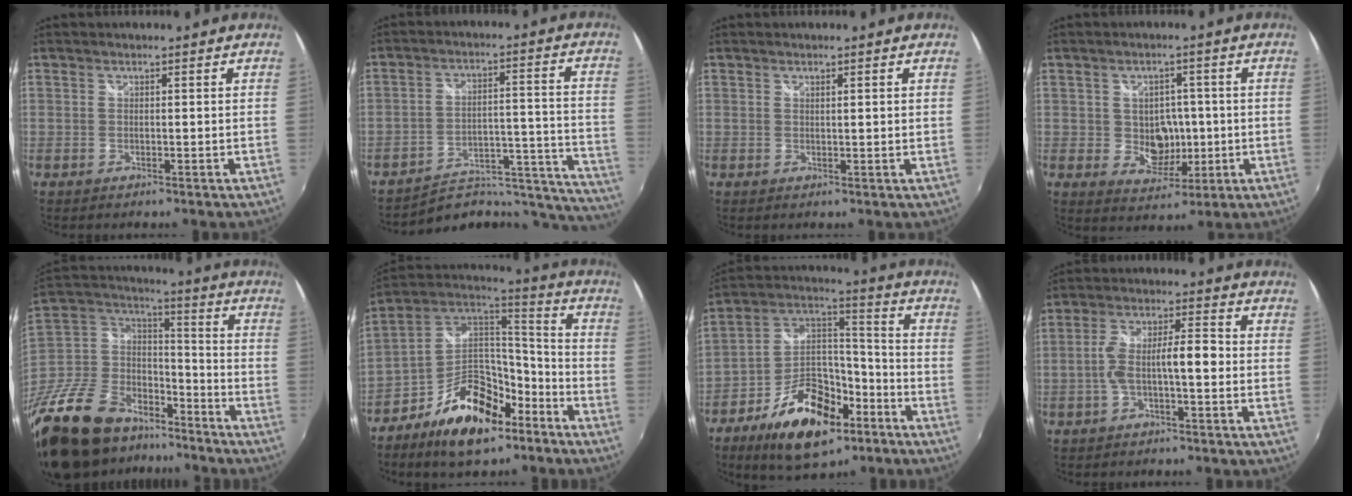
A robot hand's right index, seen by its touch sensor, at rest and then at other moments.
{"total": 21.8, "force": [-20.4, 5.5, 5.3], "torque": [-0.053, 0.031, -0.264]}
{"total": 1.3, "force": [0.6, -0.1, 1.1], "torque": [-0.014, 0.002, 0.010]}
{"total": 6.4, "force": [-0.3, 5.5, 3.3], "torque": [-0.059, 0.006, 0.012]}
{"total": 31.4, "force": [-19.9, 18.8, 15.3], "torque": [-0.362, 0.021, -0.309]}
{"total": 17.6, "force": [-10.3, 8.9, 11.2], "torque": [-0.210, 0.027, -0.173]}
{"total": 19.0, "force": [-10.7, 9.9, 12.3], "torque": [-0.231, 0.024, -0.176]}
{"total": 6.9, "force": [-1.9, 1.6, 6.4], "torque": [-0.127, 0.017, -0.029]}